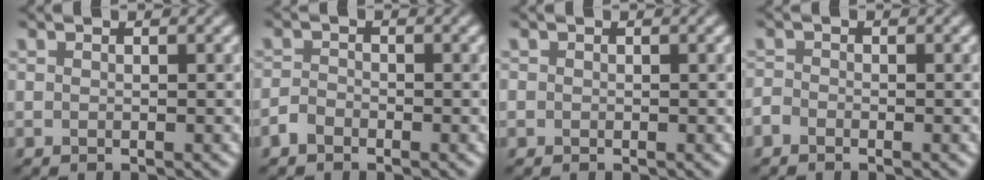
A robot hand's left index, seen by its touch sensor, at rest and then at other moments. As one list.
[{"total": 1.3, "force": [-1.0, 0.7, 0.4], "torque": [-0.003, 0.005, -0.025]}, {"total": 0.0}, {"total": 0.8, "force": [-0.7, 0.4, 0.2], "torque": [0.000, 0.003, -0.020]}]